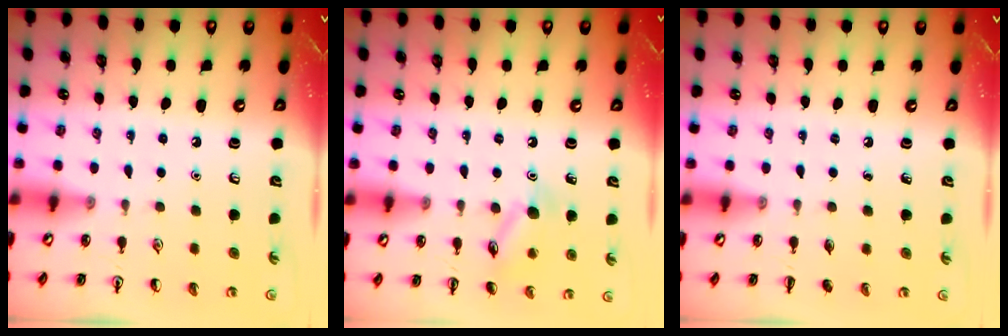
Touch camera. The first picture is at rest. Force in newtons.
{"total": 9.5, "press": 9.5, "slide": 0.9}
{"total": 0.0}